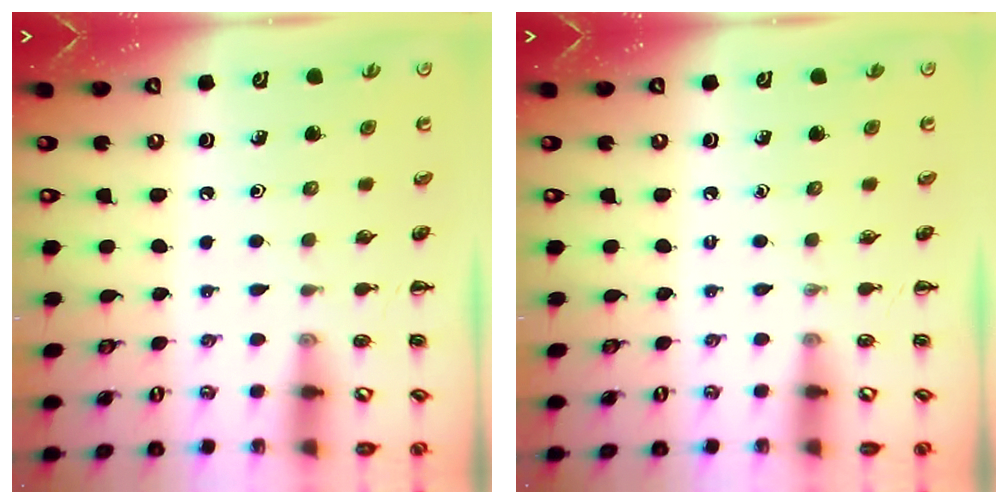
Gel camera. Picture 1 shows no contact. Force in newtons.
{"total": 0.0}